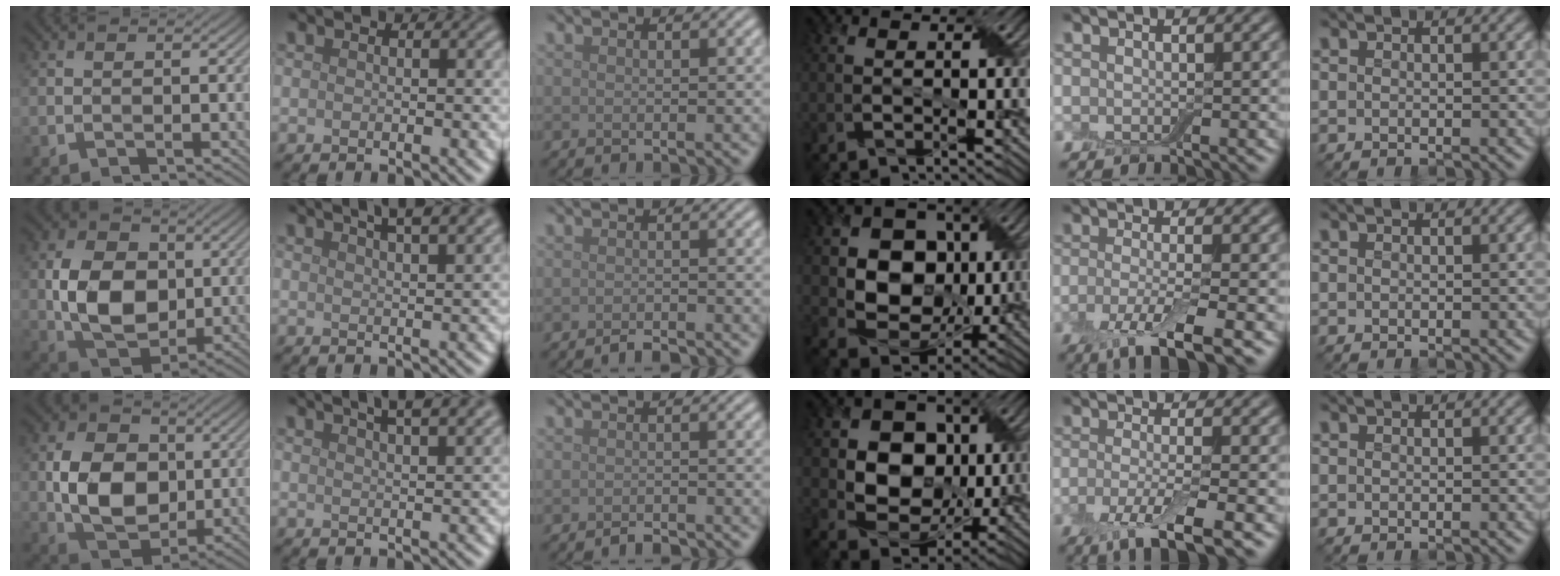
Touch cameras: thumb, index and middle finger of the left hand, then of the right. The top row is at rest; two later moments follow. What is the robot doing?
{"motion": "peel", "object": "small bumper sticker"}